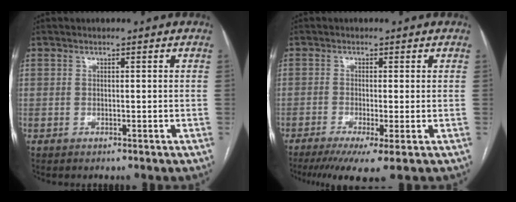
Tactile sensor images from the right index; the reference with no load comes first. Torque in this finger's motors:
{"motor_torque": [0.64, -0.39, 0.36, 0.07]}